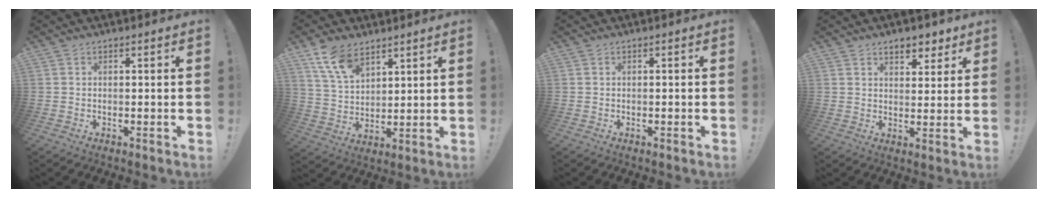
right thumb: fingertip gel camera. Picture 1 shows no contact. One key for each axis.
{"total": 11.3, "fx": 7.7, "fy": 6.2, "fz": 5.4, "tx": -0.114, "ty": -0.032, "tz": 0.151}
{"total": 0.0}
{"total": 6.0, "fx": 4.4, "fy": 3.3, "fz": 2.5, "tx": -0.021, "ty": -0.027, "tz": 0.077}